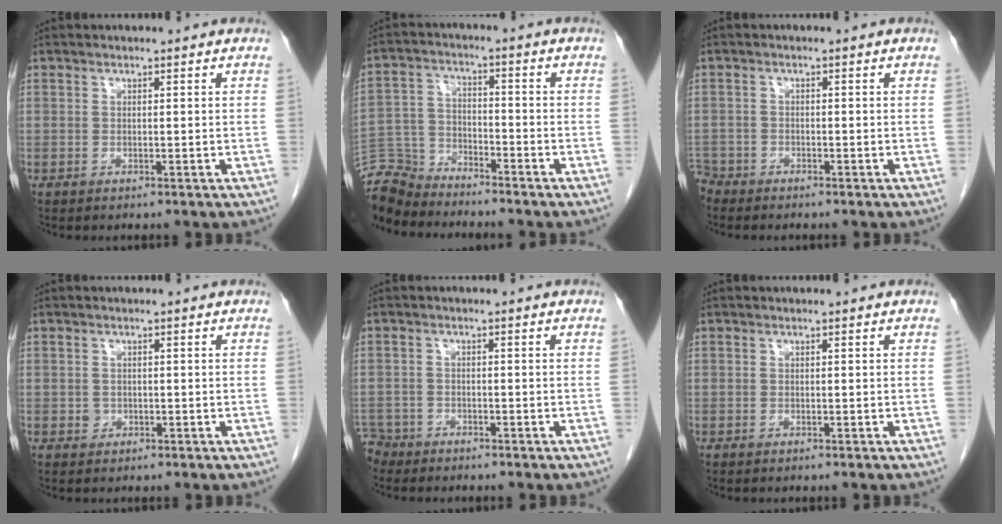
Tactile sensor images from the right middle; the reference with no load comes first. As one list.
[{"total": 8.5, "force": [-8.4, 1.4, 0.5], "torque": [-0.015, 0.000, -0.164]}, {"total": 2.8, "force": [-2.6, 1.0, -0.1], "torque": [0.002, -0.004, -0.052]}, {"total": 1.0, "force": [-0.2, 0.9, 0.3], "torque": [-0.004, 0.003, -0.001]}, {"total": 3.3, "force": [-2.9, 1.3, -0.6], "torque": [0.010, -0.002, -0.058]}, {"total": 0.0}]